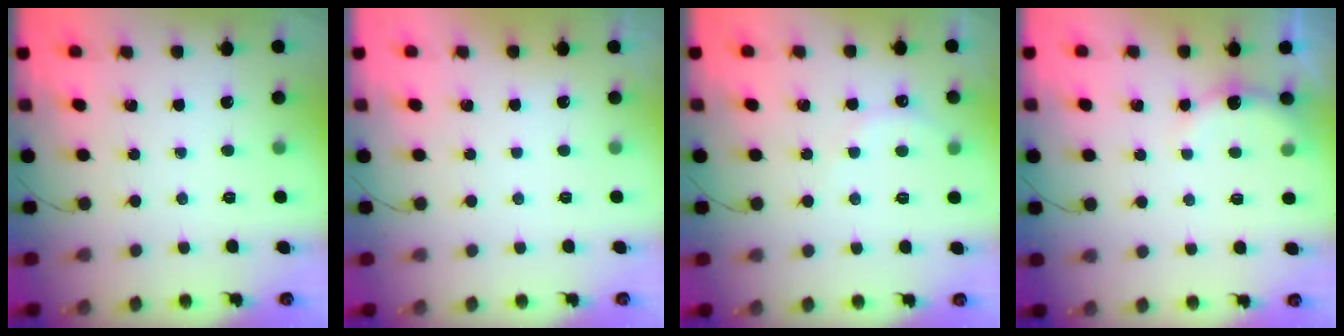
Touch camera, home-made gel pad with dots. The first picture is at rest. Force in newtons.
{"total": 3.0, "press": 3.0, "slide": 0.1}
{"total": 6.2, "press": 6.1, "slide": 1.1}
{"total": 4.4, "press": 4.2, "slide": 1.2}